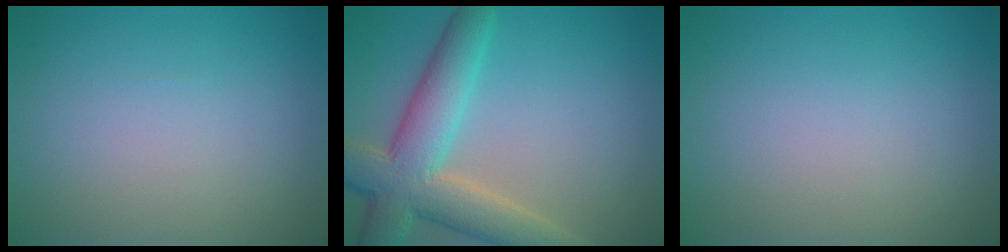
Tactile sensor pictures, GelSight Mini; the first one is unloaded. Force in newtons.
{"total": 7.7, "press": 7.7, "slide": 0.8}
{"total": 0.0}